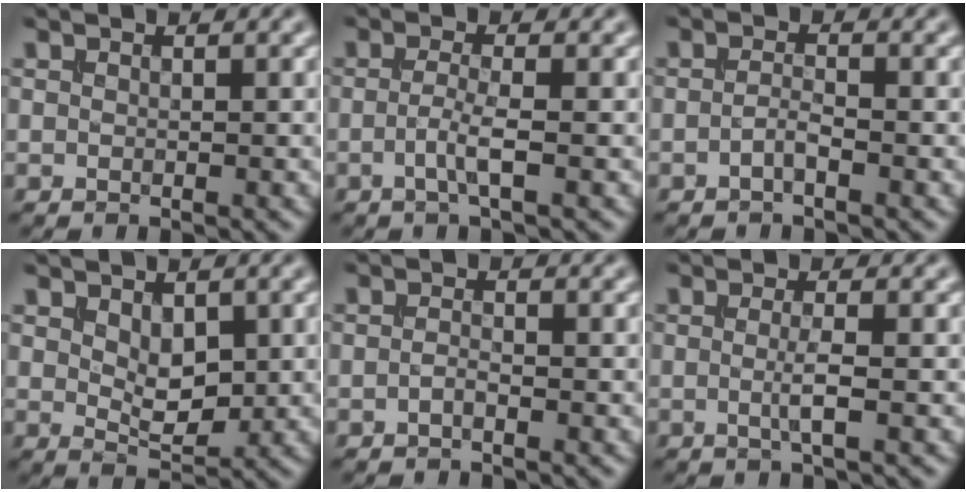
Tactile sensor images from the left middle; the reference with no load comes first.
{"total": 2.2, "force": [-0.5, 0.4, 2.1], "torque": [-0.043, 0.000, -0.015]}
{"total": 1.3, "force": [-0.6, 0.3, 1.1], "torque": [-0.022, 0.002, -0.015]}
{"total": 3.2, "force": [0.7, 1.8, 2.5], "torque": [-0.043, -0.007, 0.017]}
{"total": 0.9, "force": [-0.4, 0.3, 0.7], "torque": [-0.016, -0.001, -0.009]}
{"total": 1.9, "force": [-0.2, 0.3, 1.9], "torque": [-0.036, -0.007, -0.006]}